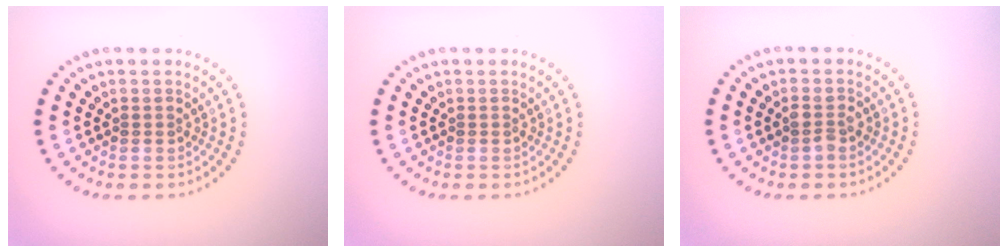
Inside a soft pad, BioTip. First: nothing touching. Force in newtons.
{"total": 0.0}
{"total": 1.1, "press": 1.0, "slide": 0.2}